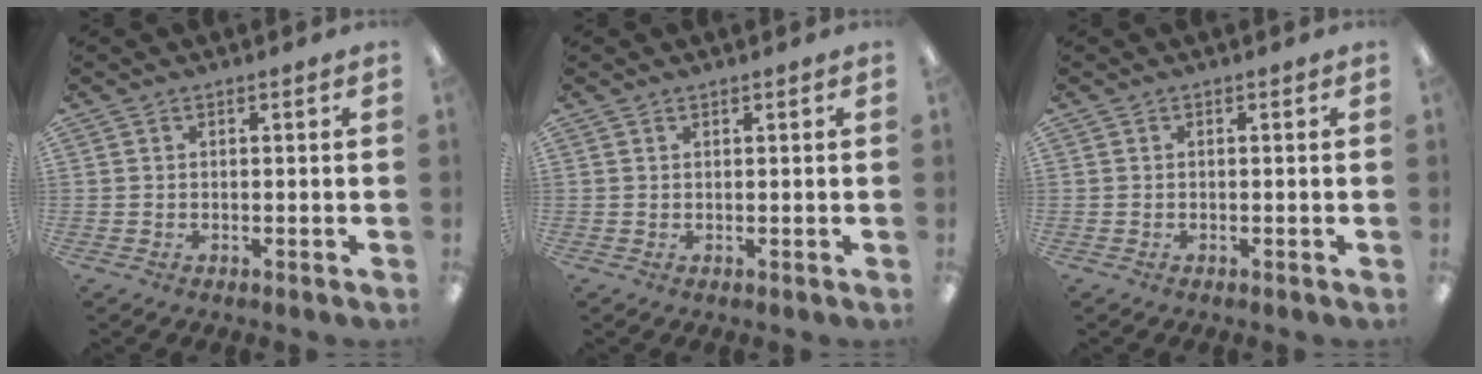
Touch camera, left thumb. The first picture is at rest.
{"total": 0.7, "force": [0.6, 0.2, 0.0], "torque": [0.000, -0.001, 0.012]}
{"total": 0.0}